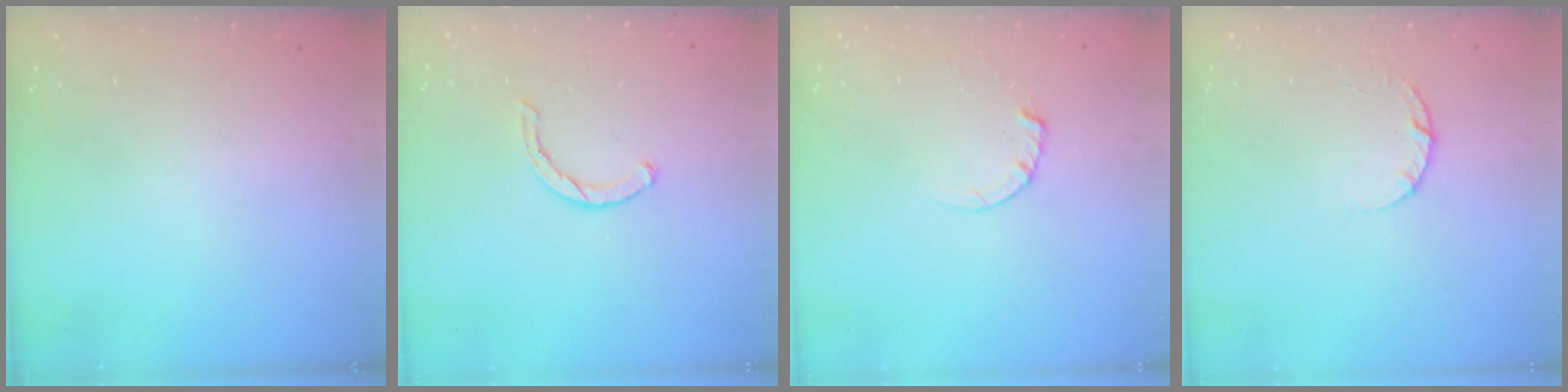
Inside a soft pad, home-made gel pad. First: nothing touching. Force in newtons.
{"total": 1.9, "press": 1.9, "slide": 0.3}
{"total": 2.4, "press": 2.4, "slide": 0.3}
{"total": 3.6, "press": 3.6, "slide": 0.5}